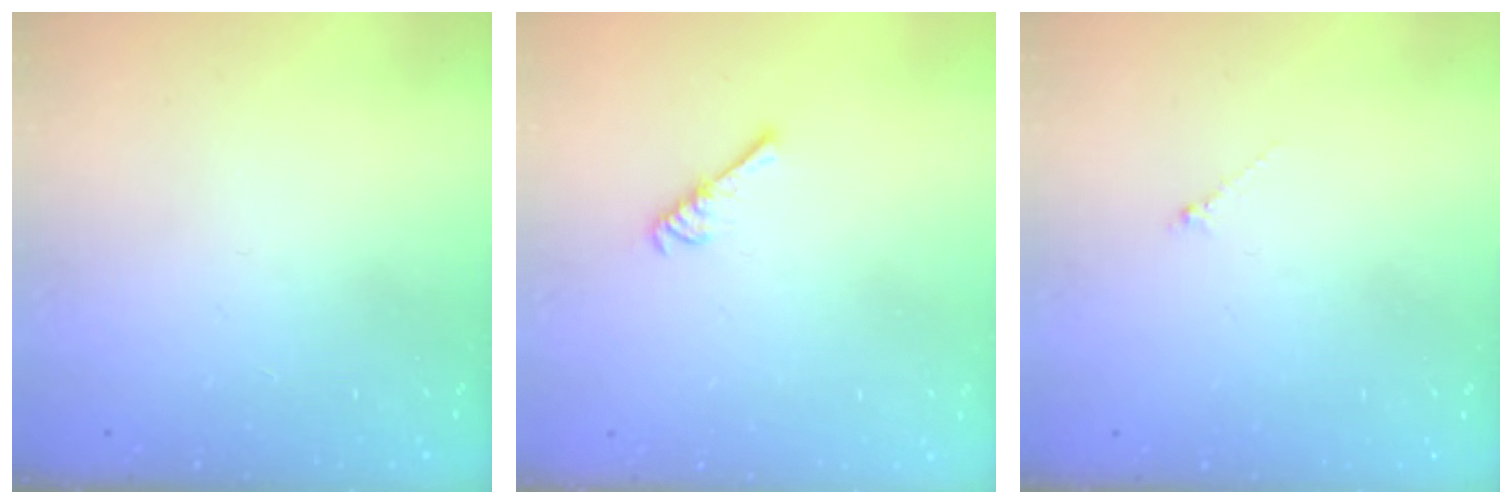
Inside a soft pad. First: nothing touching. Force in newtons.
{"total": 3.8, "press": 3.7, "slide": 0.6}
{"total": 0.6, "press": 0.5, "slide": 0.3}